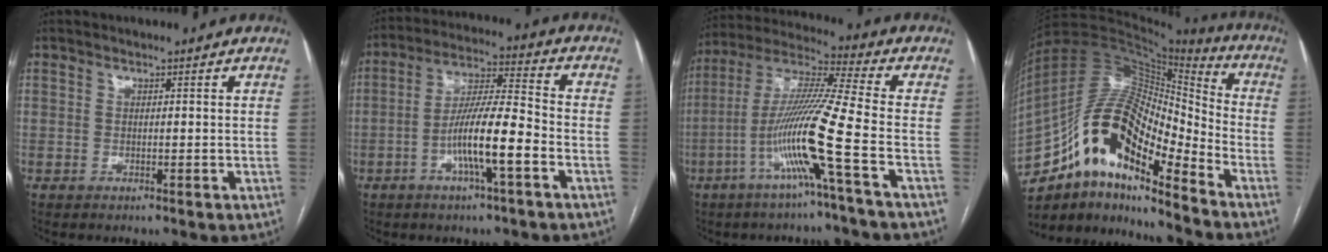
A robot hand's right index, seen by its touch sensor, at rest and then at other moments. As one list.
[{"total": 10.7, "force": [-3.9, 0.9, 9.9], "torque": [-0.190, 0.009, -0.070]}, {"total": 13.9, "force": [-5.1, -2.0, 12.8], "torque": [-0.252, -0.004, -0.104]}, {"total": 18.5, "force": [-11.2, 5.5, 13.7], "torque": [-0.252, 0.038, -0.190]}]